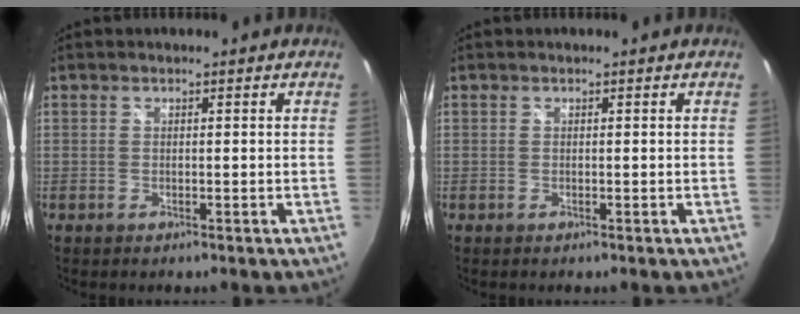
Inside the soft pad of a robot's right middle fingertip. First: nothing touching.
{"total": 0.0}